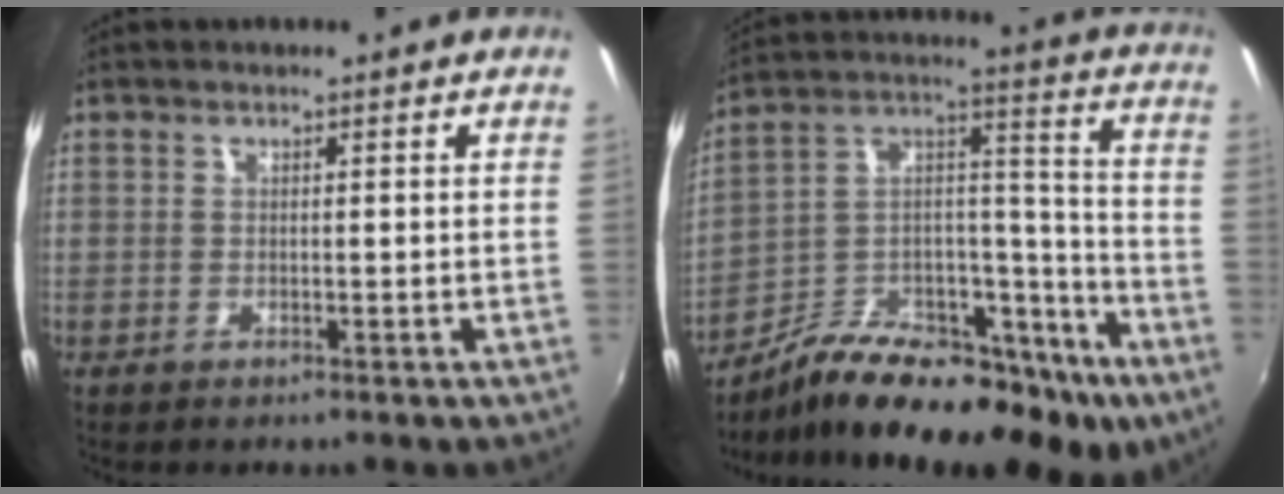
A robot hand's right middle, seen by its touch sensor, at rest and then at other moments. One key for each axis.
{"total": 25.4, "fx": -16.1, "fy": 10.6, "fz": 16.5, "tx": -0.269, "ty": 0.006, "tz": -0.252}